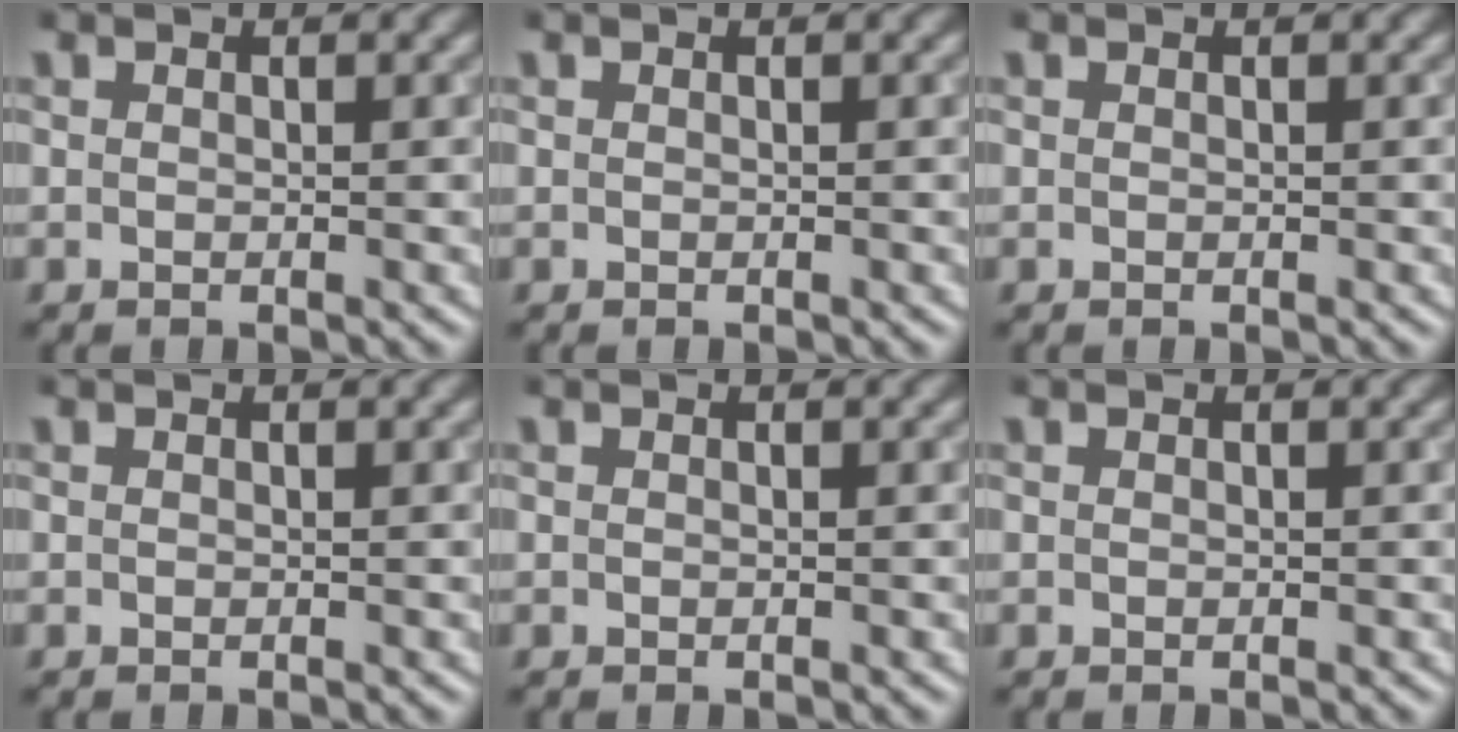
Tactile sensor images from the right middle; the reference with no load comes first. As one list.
[{"total": 0.0}, {"total": 0.0}, {"total": 0.0}, {"total": 0.0}, {"total": 0.0}]